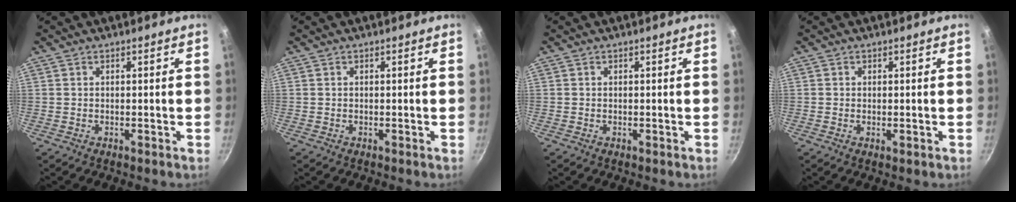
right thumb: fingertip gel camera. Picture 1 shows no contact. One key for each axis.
{"total": 0.0}
{"total": 0.0}
{"total": 0.9, "fx": -0.1, "fy": 0.4, "fz": 0.8, "tx": -0.013, "ty": -0.002, "tz": -0.003}